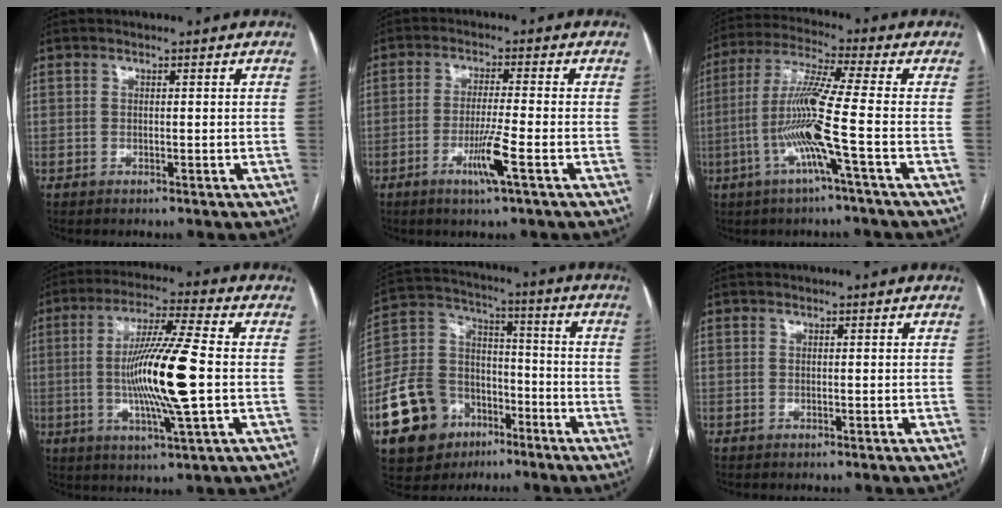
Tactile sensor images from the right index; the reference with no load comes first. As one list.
[{"total": 6.0, "force": [-2.6, -0.6, 5.3], "torque": [-0.101, -0.013, -0.050]}, {"total": 11.2, "force": [-3.1, -1.6, 10.7], "torque": [-0.216, -0.004, -0.068]}, {"total": 14.5, "force": [-1.0, 0.0, 14.4], "torque": [-0.270, -0.005, -0.023]}, {"total": 15.5, "force": [-7.6, 11.5, 7.2], "torque": [-0.157, 0.042, -0.128]}, {"total": 0.0}]